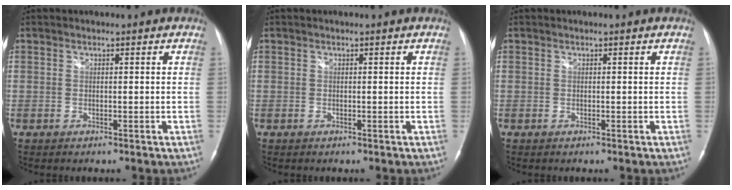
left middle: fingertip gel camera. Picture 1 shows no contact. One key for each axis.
{"total": 0.0}
{"total": 0.0}